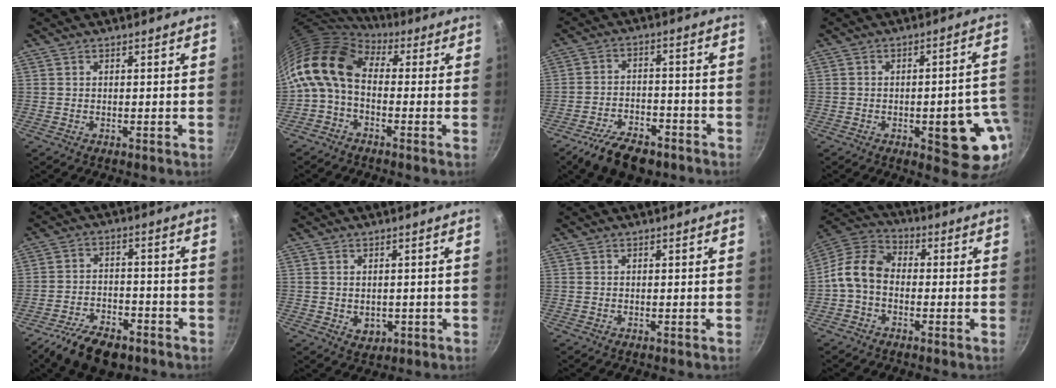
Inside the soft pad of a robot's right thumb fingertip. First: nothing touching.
{"total": 11.9, "force": [0.2, 7.9, 9.0], "torque": [-0.165, 0.024, -0.019]}
{"total": 11.3, "force": [-7.7, 5.5, 6.2], "torque": [-0.096, 0.045, -0.127]}
{"total": 13.8, "force": [-3.8, 5.4, 12.1], "torque": [-0.102, 0.025, -0.046]}
{"total": 11.6, "force": [-7.8, 5.7, 6.4], "torque": [-0.101, 0.042, -0.132]}
{"total": 3.2, "force": [-0.3, 2.6, 1.9], "torque": [-0.022, -0.003, 0.003]}
{"total": 0.0}
{"total": 9.1, "force": [-1.7, 6.6, 6.1], "torque": [-0.105, 0.037, -0.055]}